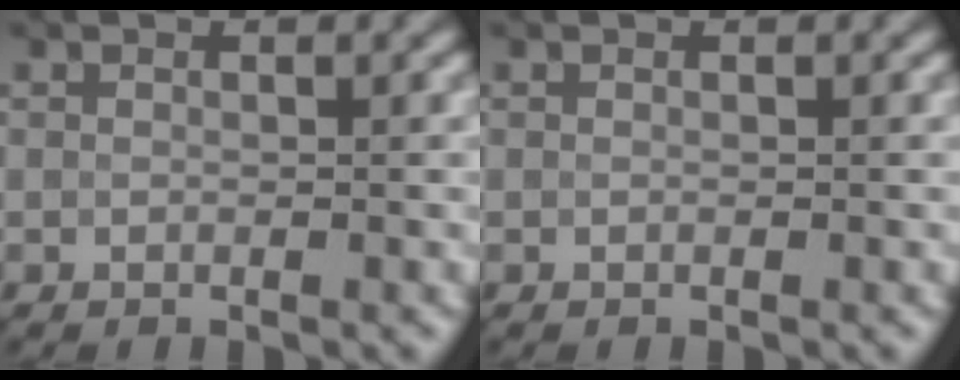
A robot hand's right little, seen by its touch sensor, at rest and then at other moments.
{"total": 0.0}